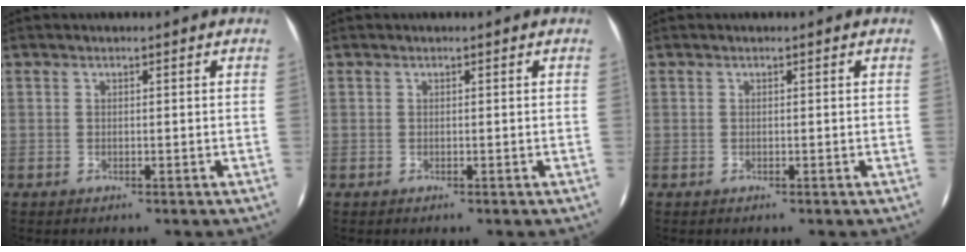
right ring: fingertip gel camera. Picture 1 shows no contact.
{"total": 0.0}
{"total": 0.0}